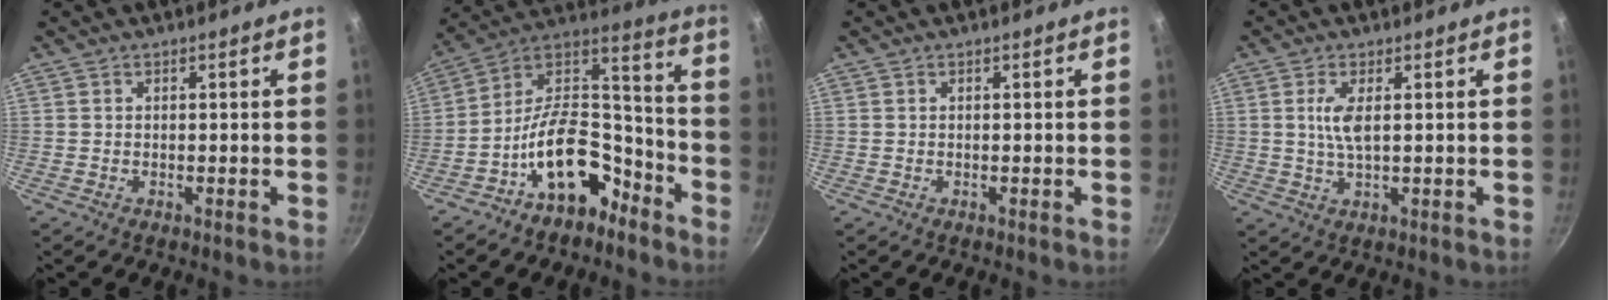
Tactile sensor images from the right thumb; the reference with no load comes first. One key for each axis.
{"total": 17.6, "fx": -9.3, "fy": 9.8, "fz": 11.3, "tx": -0.137, "ty": 0.107, "tz": -0.157}
{"total": 0.0}
{"total": 4.5, "fx": 0.9, "fy": 1.4, "fz": 4.1, "tx": -0.089, "ty": -0.001, "tz": 0.020}